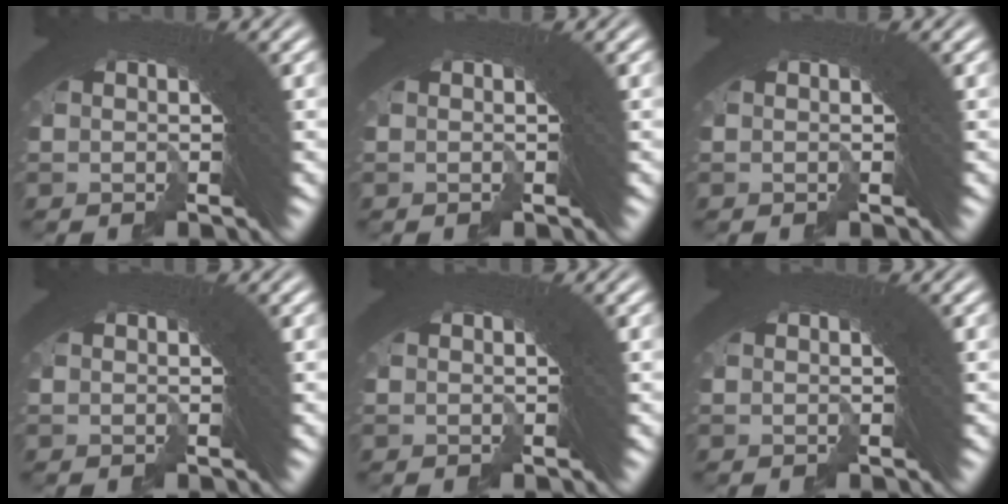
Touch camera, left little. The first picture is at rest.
{"total": 0.0}
{"total": 0.0}
{"total": 0.0}
{"total": 0.0}
{"total": 0.0}